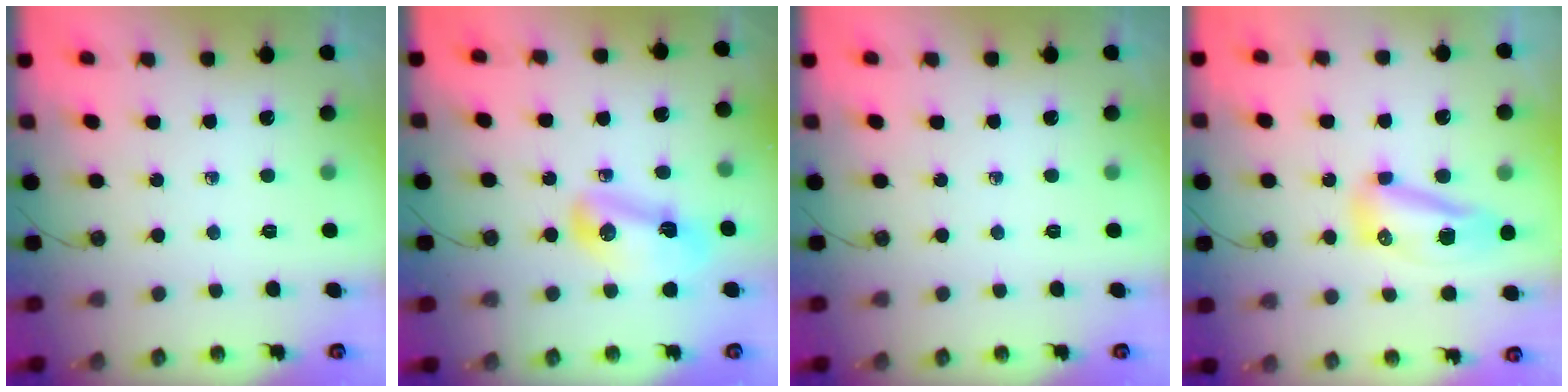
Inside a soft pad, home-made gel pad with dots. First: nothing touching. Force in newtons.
{"total": 8.2, "press": 8.1, "slide": 0.9}
{"total": 0.0}
{"total": 13.3, "press": 11.2, "slide": 7.0}